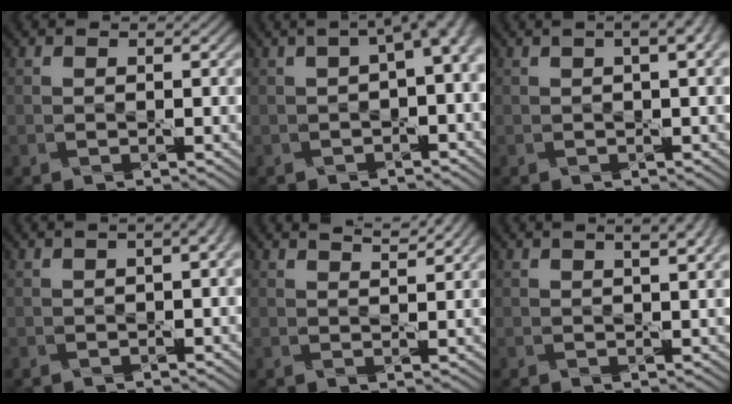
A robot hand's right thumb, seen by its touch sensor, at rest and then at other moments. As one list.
[{"total": 5.4, "force": [0.6, 1.7, 5.1], "torque": [-0.066, 0.012, 0.009]}, {"total": 4.6, "force": [1.6, 1.5, 4.0], "torque": [-0.044, 0.013, 0.006]}, {"total": 4.1, "force": [0.7, 1.6, 3.7], "torque": [-0.049, 0.014, 0.002]}, {"total": 2.3, "force": [1.9, 0.2, 1.3], "torque": [-0.020, -0.002, 0.031]}, {"total": 4.0, "force": [1.9, 1.1, 3.3], "torque": [-0.040, 0.007, 0.012]}]